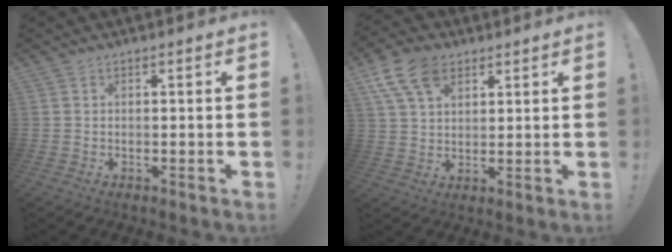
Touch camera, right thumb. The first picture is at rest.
{"total": 12.2, "force": [6.3, 7.8, 7.1], "torque": [-0.137, -0.011, 0.121]}